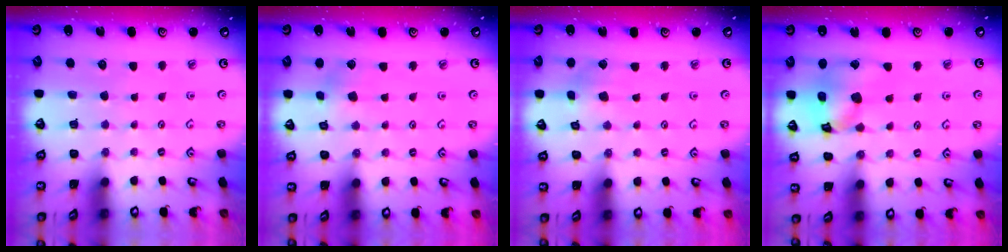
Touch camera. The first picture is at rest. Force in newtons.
{"total": 3.1, "press": 3.1, "slide": 0.6}
{"total": 2.8, "press": 2.8, "slide": 0.4}
{"total": 13.2, "press": 13.1, "slide": 1.8}